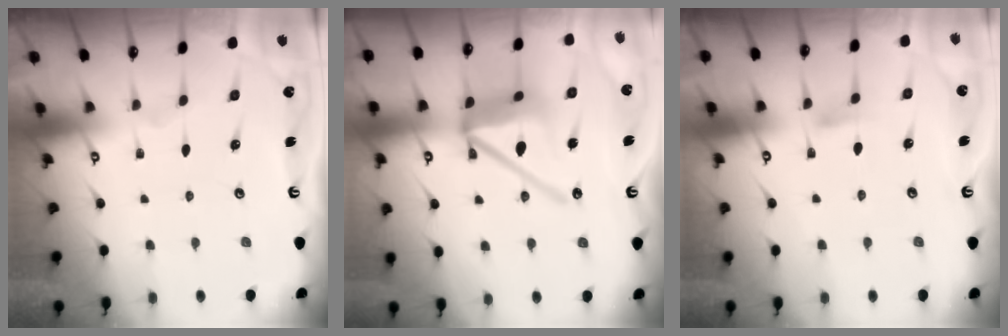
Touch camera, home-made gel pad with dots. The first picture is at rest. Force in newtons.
{"total": 15.5, "press": 15.4, "slide": 1.9}
{"total": 3.6, "press": 3.6, "slide": 0.7}